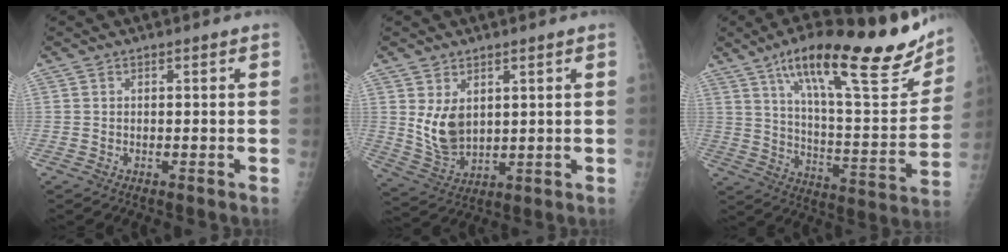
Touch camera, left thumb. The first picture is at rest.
{"total": 7.8, "force": [2.2, 5.2, 5.4], "torque": [-0.082, -0.022, 0.062]}
{"total": 27.4, "force": [17.5, 6.9, 19.9], "torque": [-0.264, -0.056, 0.275]}